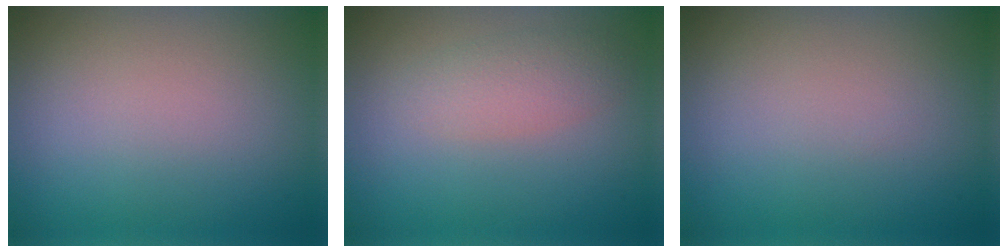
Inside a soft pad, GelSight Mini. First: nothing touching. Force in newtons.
{"total": 2.4, "press": 2.4, "slide": 0.1}
{"total": 0.0}